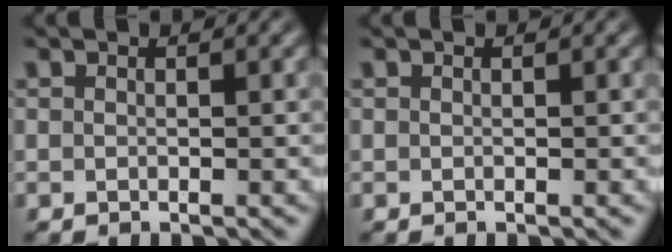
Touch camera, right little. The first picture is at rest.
{"total": 0.0}